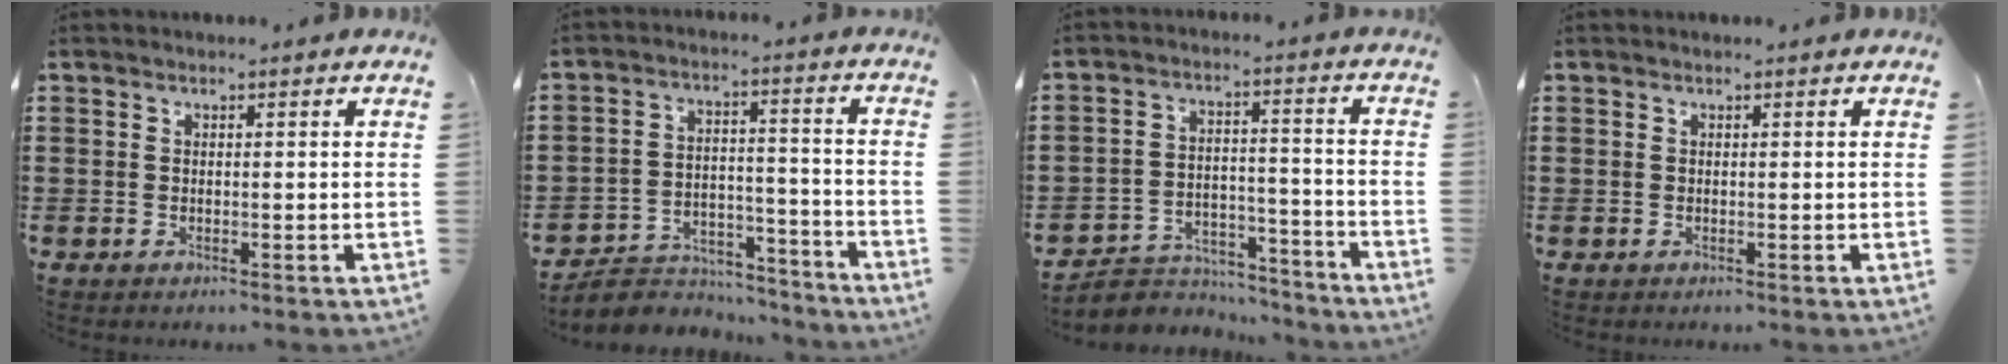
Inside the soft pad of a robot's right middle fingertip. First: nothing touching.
{"total": 5.9, "force": [-5.6, 1.9, 0.3], "torque": [-0.010, 0.016, -0.115]}
{"total": 5.0, "force": [-4.7, 1.7, 0.1], "torque": [-0.005, 0.016, -0.099]}
{"total": 0.0}